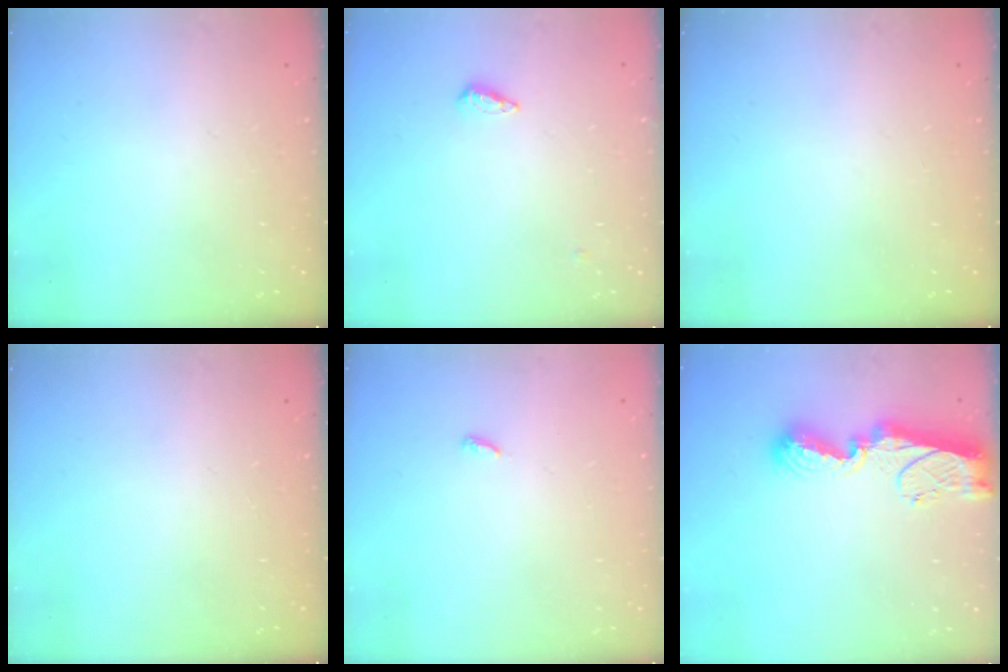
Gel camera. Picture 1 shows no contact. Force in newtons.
{"total": 3.2, "press": 3.1, "slide": 0.3}
{"total": 0.0}
{"total": 0.0}
{"total": 2.5, "press": 2.5, "slide": 0.2}
{"total": 11.3, "press": 11.2, "slide": 1.0}